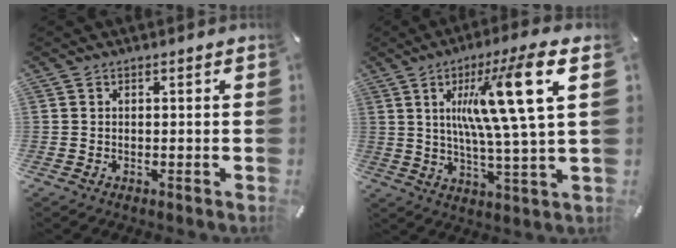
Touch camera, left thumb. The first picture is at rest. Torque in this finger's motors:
{"motor_torque": [0.69, 0.75, 2.25, -0.52, 0.28]}